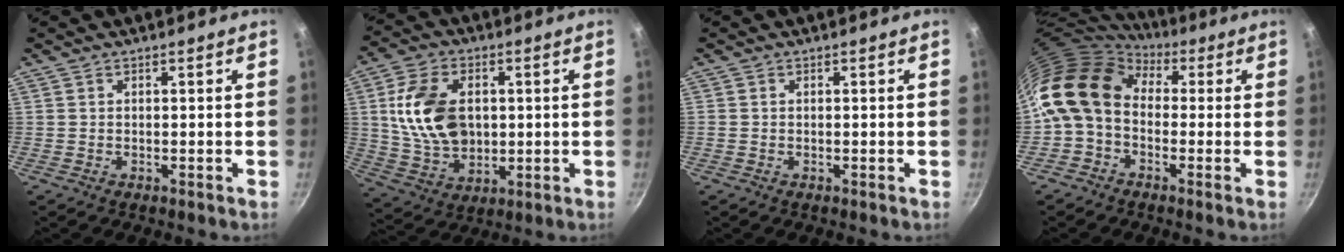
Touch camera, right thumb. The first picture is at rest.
{"total": 15.3, "force": [2.0, 10.5, 11.0], "torque": [-0.189, -0.005, 0.044]}
{"total": 0.0}
{"total": 12.8, "force": [1.4, 9.5, 8.5], "torque": [-0.140, 0.026, 0.002]}